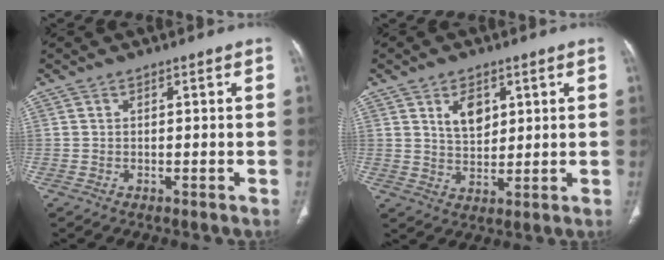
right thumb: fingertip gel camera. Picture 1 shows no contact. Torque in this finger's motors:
{"motor_torque": [0.04, 0.87, 0.23, -0.10, 0.02]}